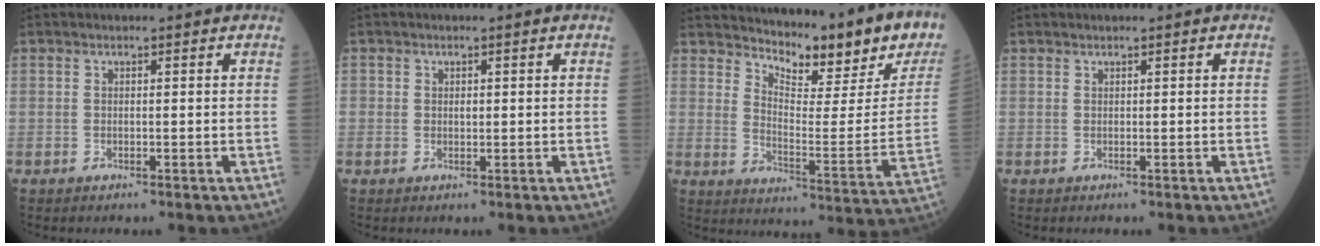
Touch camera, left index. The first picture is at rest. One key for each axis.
{"total": 0.9, "fx": 0.1, "fy": 0.7, "fz": 0.5, "tx": -0.009, "ty": 0.001, "tz": 0.005}
{"total": 16.4, "fx": 14.5, "fy": 4.0, "fz": 6.6, "tx": -0.097, "ty": -0.049, "tz": 0.185}
{"total": 0.0}